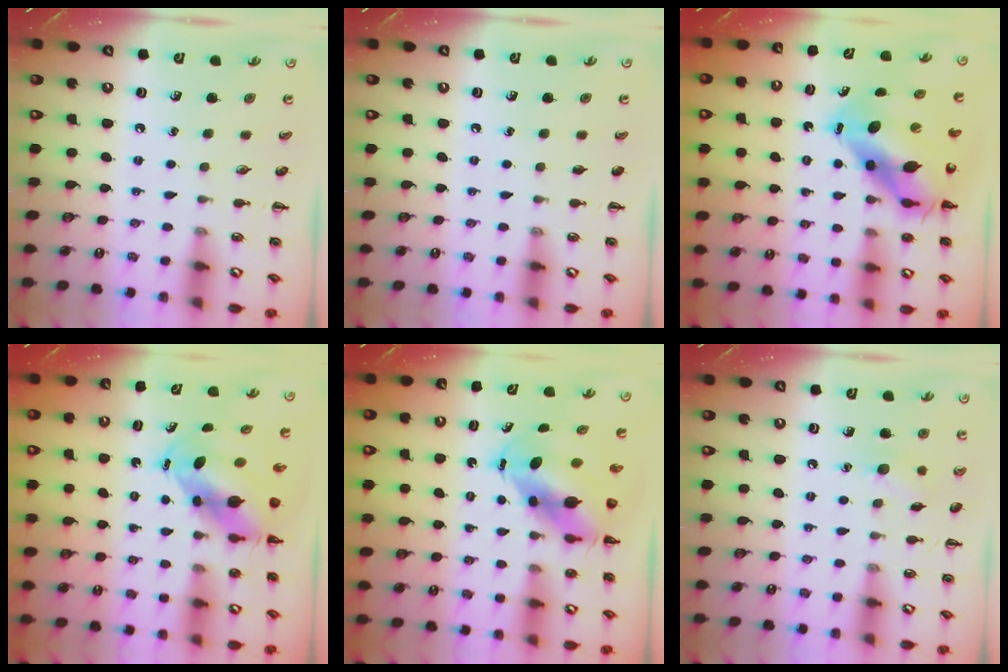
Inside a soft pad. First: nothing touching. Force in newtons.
{"total": 0.0}
{"total": 11.4, "press": 11.0, "slide": 2.8}
{"total": 6.8, "press": 6.6, "slide": 1.7}
{"total": 7.4, "press": 7.3, "slide": 1.6}
{"total": 7.1, "press": 6.9, "slide": 1.6}